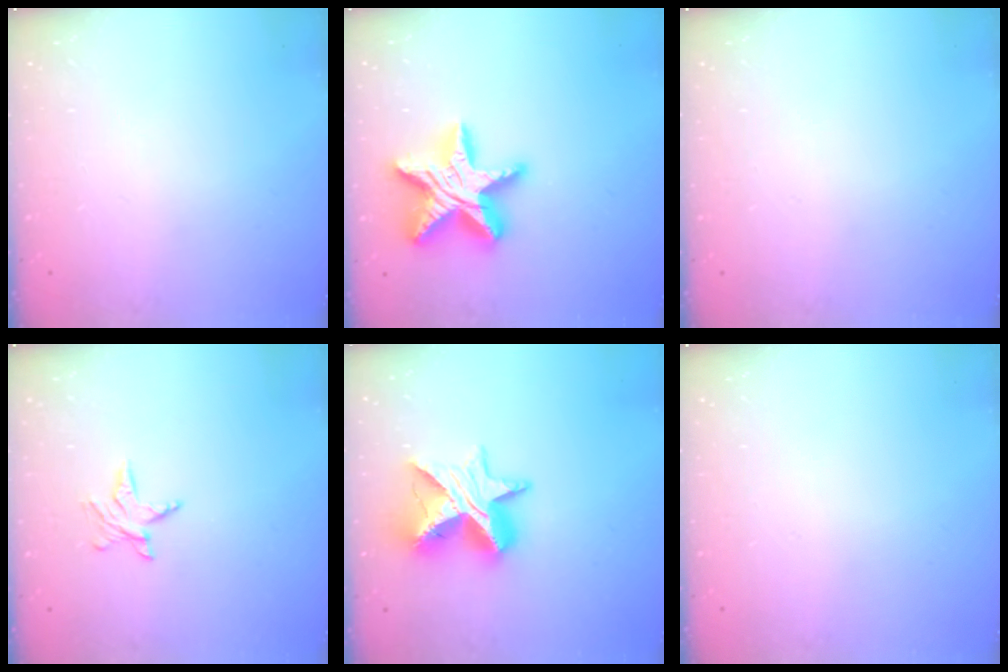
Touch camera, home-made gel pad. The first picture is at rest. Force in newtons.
{"total": 20.5, "press": 20.5, "slide": 1.3}
{"total": 0.0}
{"total": 3.7, "press": 3.6, "slide": 0.5}
{"total": 13.4, "press": 13.3, "slide": 1.0}
{"total": 0.0}